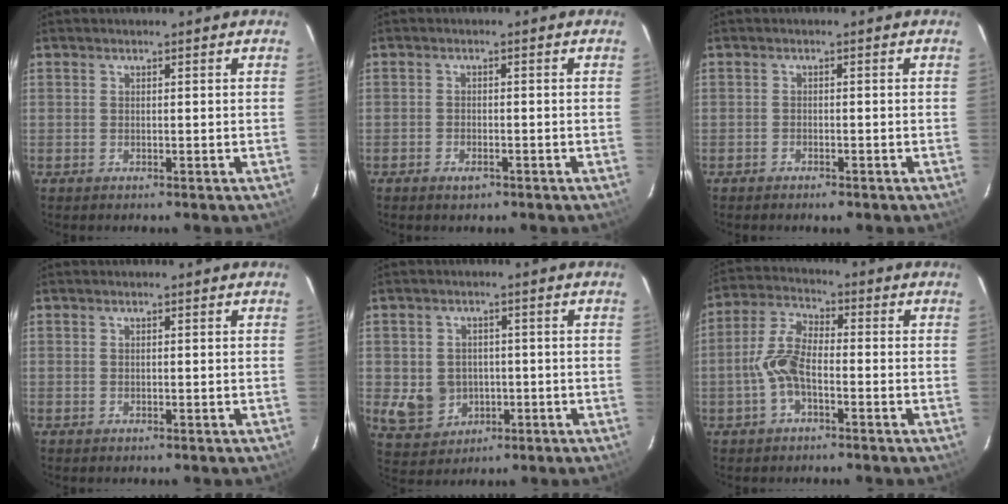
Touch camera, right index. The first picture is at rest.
{"total": 2.1, "force": [-1.5, 1.1, 1.0], "torque": [-0.021, -0.001, -0.026]}
{"total": 1.6, "force": [-1.3, 0.6, 0.6], "torque": [-0.018, -0.001, -0.023]}
{"total": 0.0}
{"total": 7.6, "force": [-1.2, 6.8, 3.1], "torque": [-0.086, 0.007, 0.003]}
{"total": 7.3, "force": [-2.3, 3.4, 6.1], "torque": [-0.135, 0.014, -0.045]}